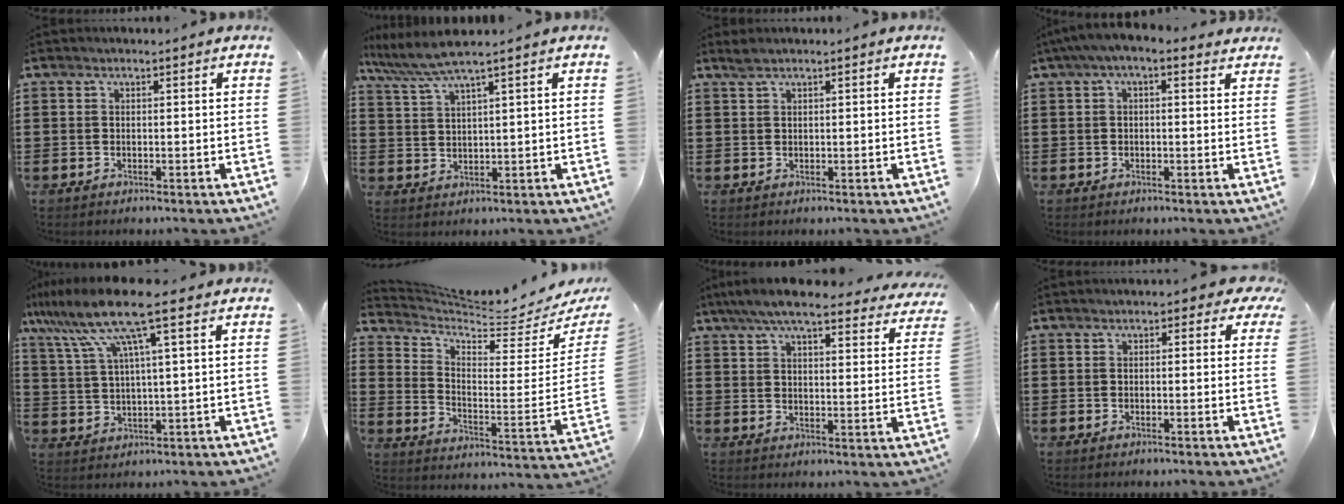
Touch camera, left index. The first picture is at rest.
{"total": 5.2, "force": [3.9, 0.0, 3.4], "torque": [-0.079, -0.010, 0.066]}
{"total": 1.1, "force": [0.8, 0.0, 0.8], "torque": [-0.017, 0.000, 0.016]}
{"total": 2.7, "force": [0.7, 1.1, 2.3], "torque": [-0.045, 0.007, 0.009]}
{"total": 11.0, "force": [6.4, 0.6, 8.9], "torque": [-0.212, -0.021, 0.102]}
{"total": 5.3, "force": [4.9, 1.0, 1.8], "torque": [-0.059, -0.048, 0.078]}
{"total": 7.9, "force": [6.9, 0.7, 3.7], "torque": [-0.094, -0.023, 0.124]}
{"total": 1.3, "force": [0.2, 0.8, 1.0], "torque": [-0.016, 0.004, -0.002]}